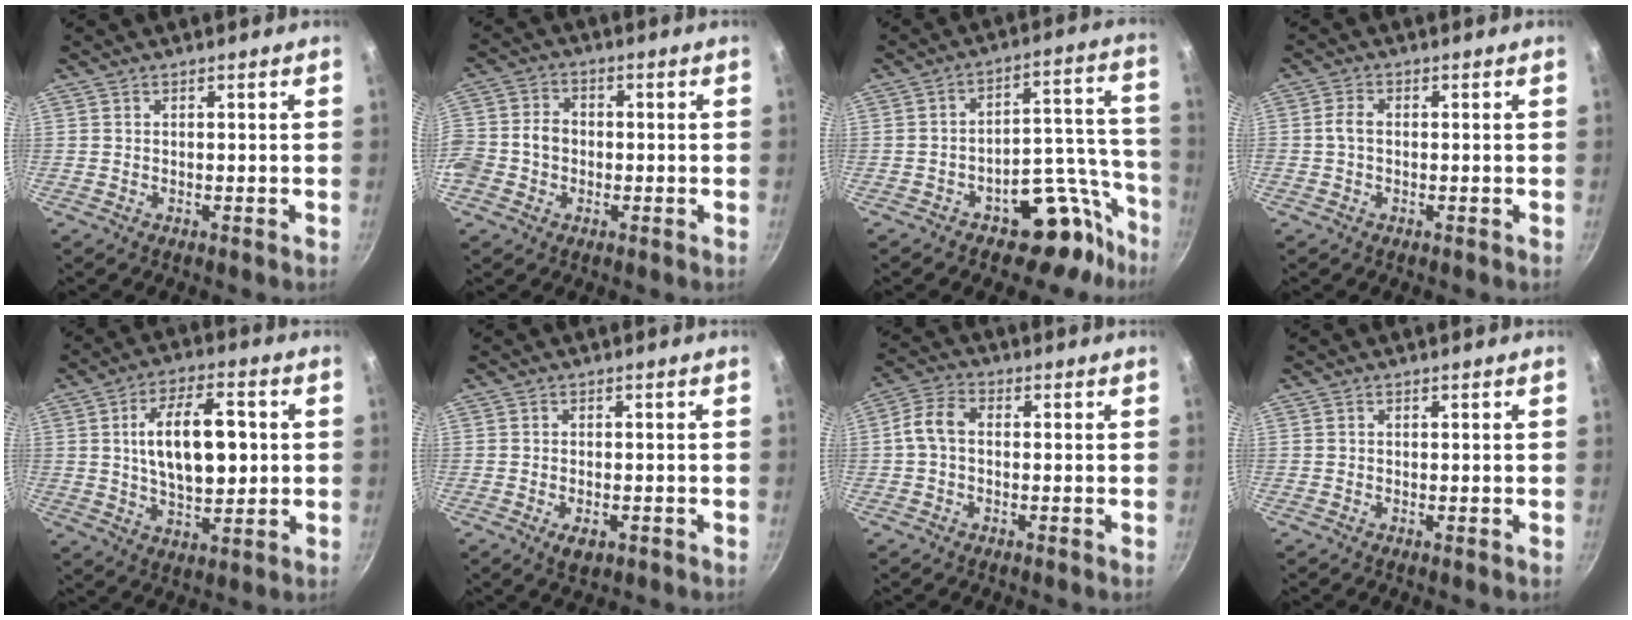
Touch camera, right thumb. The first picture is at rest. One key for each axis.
{"total": 10.1, "fx": -1.5, "fy": 8.3, "fz": 5.6, "tx": -0.118, "ty": 0.029, "tz": -0.029}
{"total": 12.8, "fx": -8.3, "fy": 6.6, "fz": 7.0, "tx": -0.033, "ty": 0.114, "tz": -0.118}
{"total": 2.7, "fx": -0.2, "fy": 1.7, "fz": 2.0, "tx": -0.041, "ty": 0.004, "tz": -0.008}
{"total": 14.3, "fx": 1.8, "fy": 7.1, "fz": 12.3, "tx": -0.187, "ty": 0.000, "tz": 0.031}
{"total": 2.9, "fx": -1.3, "fy": 1.5, "fz": 2.2, "tx": -0.033, "ty": 0.004, "tz": -0.015}
{"total": 5.8, "fx": -0.1, "fy": 3.9, "fz": 4.3, "tx": -0.082, "ty": 0.019, "tz": -0.011}
{"total": 0.0}